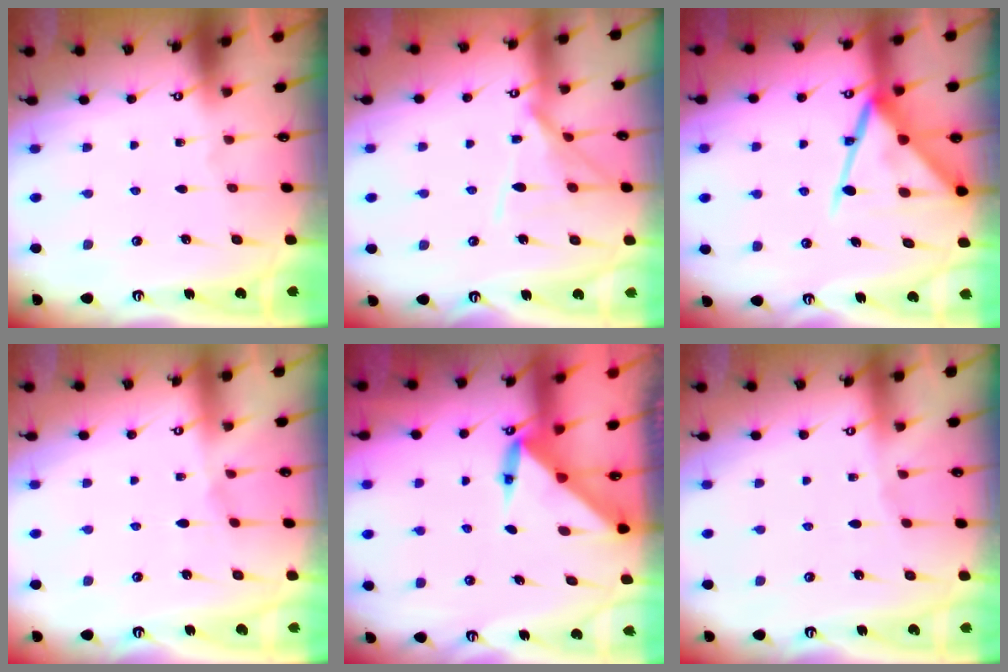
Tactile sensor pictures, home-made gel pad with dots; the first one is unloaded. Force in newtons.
{"total": 11.8, "press": 11.7, "slide": 0.8}
{"total": 16.5, "press": 16.5, "slide": 1.6}
{"total": 3.7, "press": 3.6, "slide": 0.5}
{"total": 3.9, "press": 3.9, "slide": 0.4}
{"total": 2.4, "press": 2.3, "slide": 0.5}